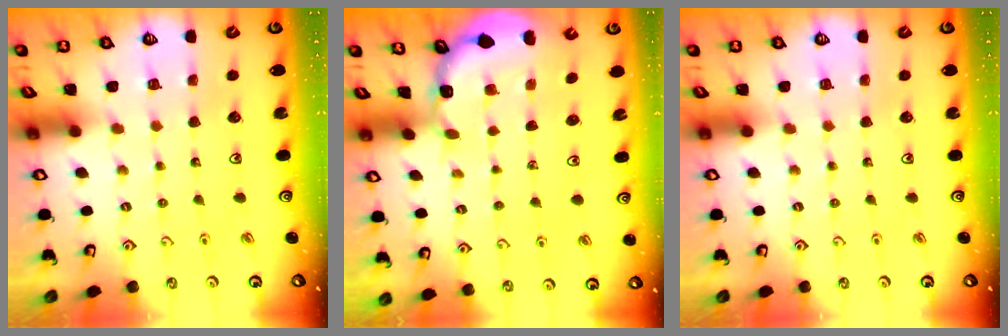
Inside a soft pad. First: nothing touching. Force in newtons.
{"total": 1.9, "press": 1.9, "slide": 0.2}
{"total": 0.0}